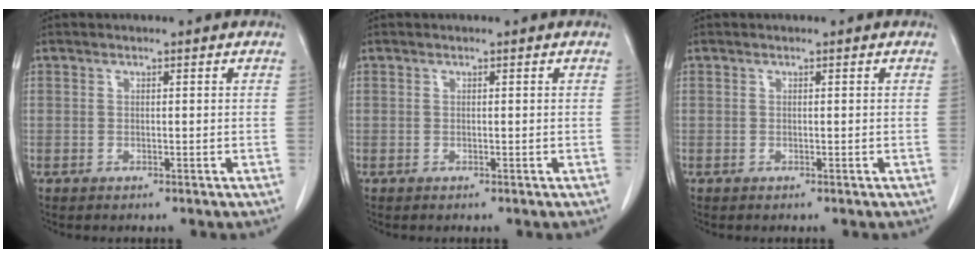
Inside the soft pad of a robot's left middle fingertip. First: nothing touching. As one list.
[{"total": 0.0}, {"total": 0.0}]